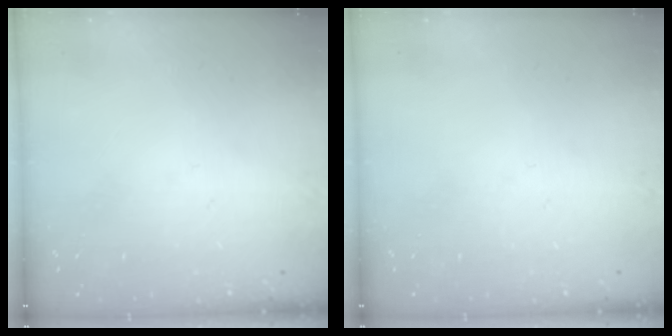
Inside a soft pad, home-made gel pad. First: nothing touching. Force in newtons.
{"total": 0.0}